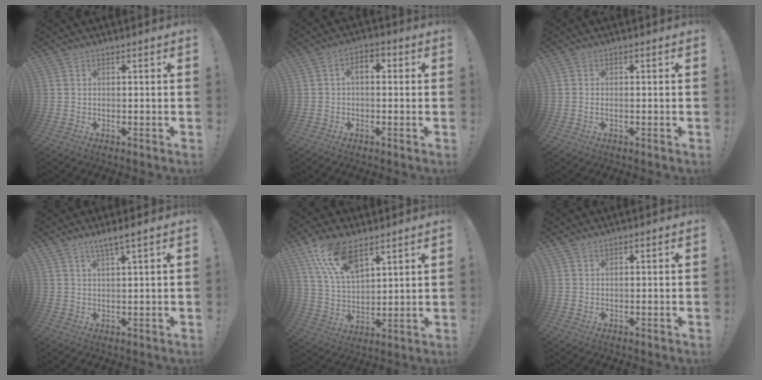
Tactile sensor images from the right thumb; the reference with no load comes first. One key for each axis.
{"total": 4.0, "fx": 0.1, "fy": 2.4, "fz": 3.2, "tx": -0.049, "ty": 0.007, "tz": -0.002}
{"total": 0.6, "fx": -0.2, "fy": 0.1, "fz": 0.5, "tx": -0.014, "ty": 0.002, "tz": -0.002}
{"total": 3.3, "fx": 2.1, "fy": -0.5, "fz": 2.4, "tx": -0.047, "ty": -0.011, "tz": 0.035}
{"total": 13.9, "fx": 9.0, "fy": 5.9, "fz": 8.8, "tx": -0.168, "ty": -0.040, "tz": 0.169}
{"total": 0.8, "fx": 0.7, "fy": 0.2, "fz": -0.1, "tx": 0.008, "ty": -0.003, "tz": 0.013}